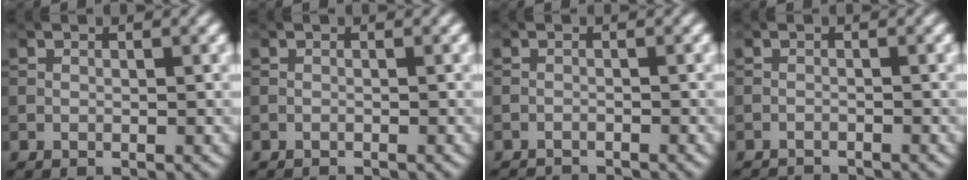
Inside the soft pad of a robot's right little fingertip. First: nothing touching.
{"total": 0.7, "force": [-0.7, 0.0, 0.1], "torque": [0.003, -0.003, -0.014]}
{"total": 2.4, "force": [-2.4, 0.3, 0.5], "torque": [-0.009, -0.008, -0.042]}
{"total": 2.4, "force": [-2.4, 0.3, 0.4], "torque": [-0.008, -0.008, -0.041]}